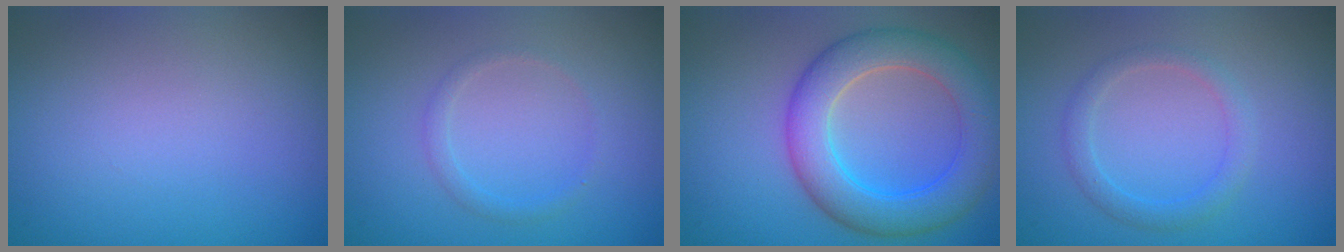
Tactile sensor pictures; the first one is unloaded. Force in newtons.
{"total": 1.1, "press": 1.1, "slide": 0.0}
{"total": 5.7, "press": 5.7, "slide": 0.5}
{"total": 2.0, "press": 1.9, "slide": 0.1}